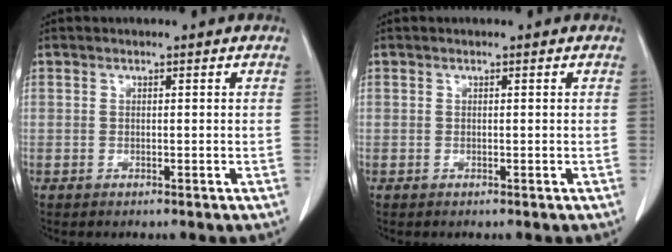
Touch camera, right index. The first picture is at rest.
{"total": 0.0}